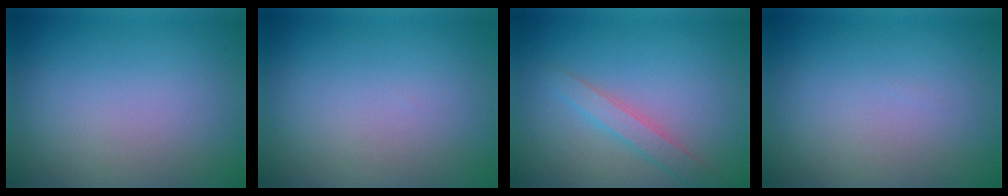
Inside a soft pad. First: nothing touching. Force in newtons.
{"total": 0.0}
{"total": 2.0, "press": 2.0, "slide": 0.1}
{"total": 0.0}